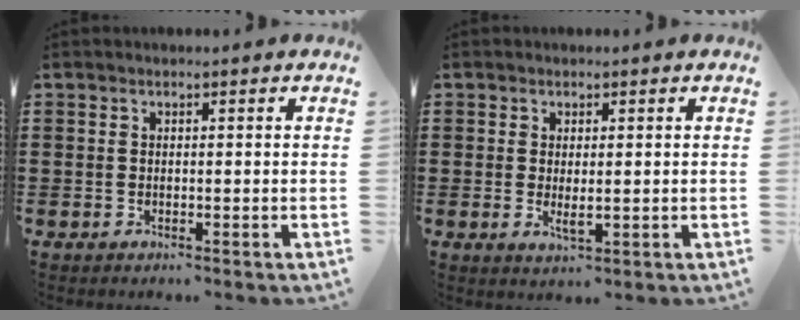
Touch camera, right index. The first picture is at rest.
{"total": 2.3, "force": [0.1, 0.8, 2.2], "torque": [-0.040, -0.002, 0.003]}